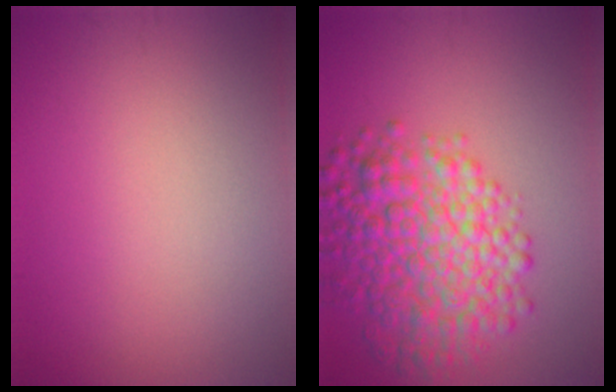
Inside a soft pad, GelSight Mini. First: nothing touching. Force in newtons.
{"total": 8.0, "press": 8.0, "slide": 0.0}